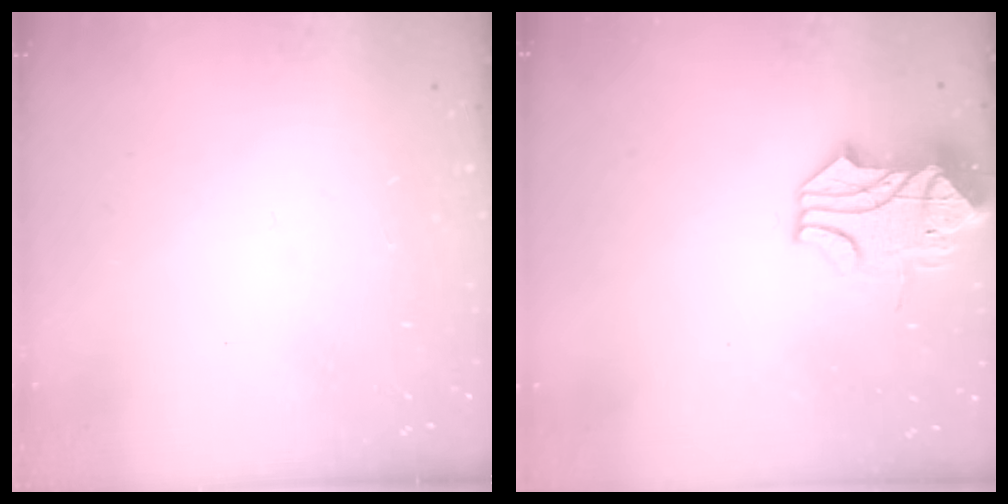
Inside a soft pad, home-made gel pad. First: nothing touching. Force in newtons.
{"total": 4.2, "press": 4.1, "slide": 1.2}